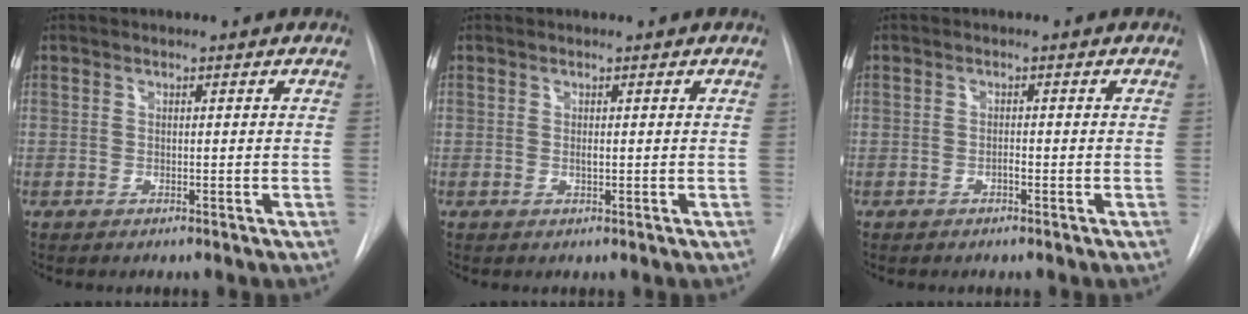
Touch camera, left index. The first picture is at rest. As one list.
[{"total": 0.5, "force": [-0.2, 0.2, 0.5], "torque": [-0.011, -0.002, -0.003]}, {"total": 0.8, "force": [-0.6, 0.2, 0.4], "torque": [-0.006, -0.001, -0.014]}]